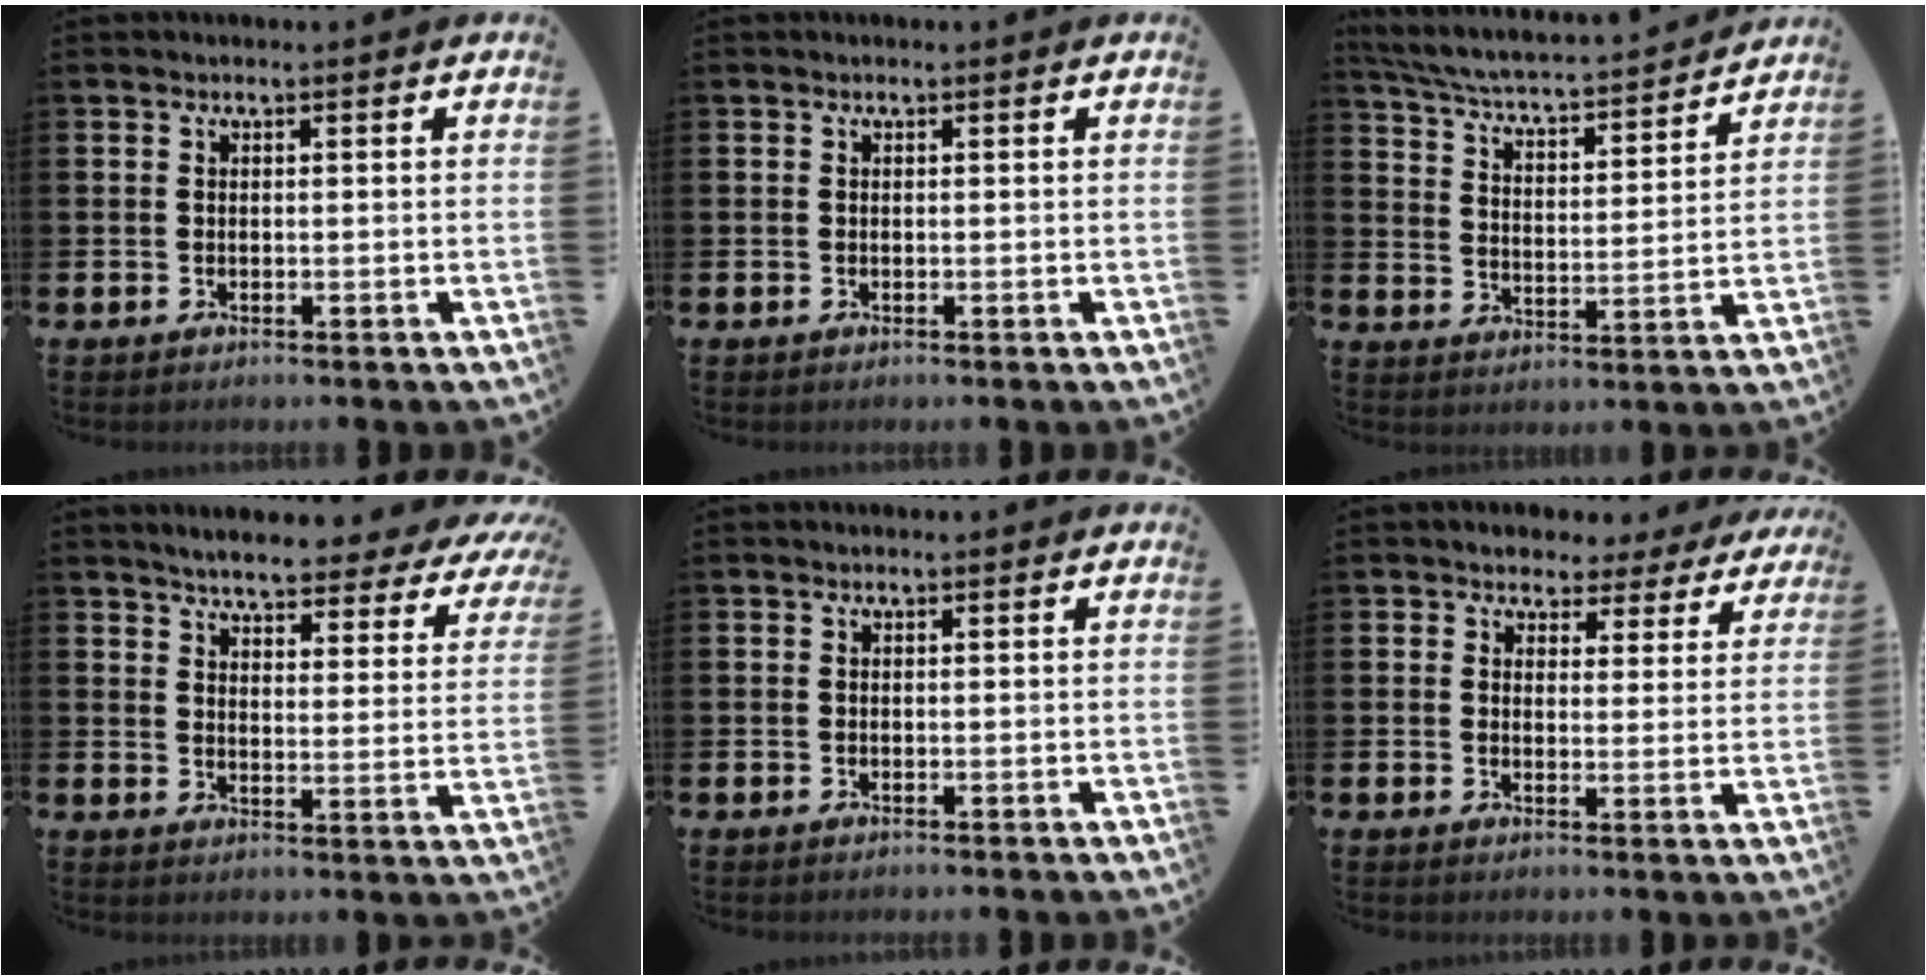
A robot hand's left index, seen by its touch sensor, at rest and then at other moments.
{"total": 0.0}
{"total": 5.1, "force": [4.9, 0.3, 1.6], "torque": [-0.059, -0.045, 0.077]}
{"total": 5.0, "force": [4.8, 0.6, 1.5], "torque": [-0.046, -0.040, 0.077]}
{"total": 0.0}
{"total": 3.5, "force": [2.8, 2.1, 0.1], "torque": [-0.013, -0.019, 0.046]}